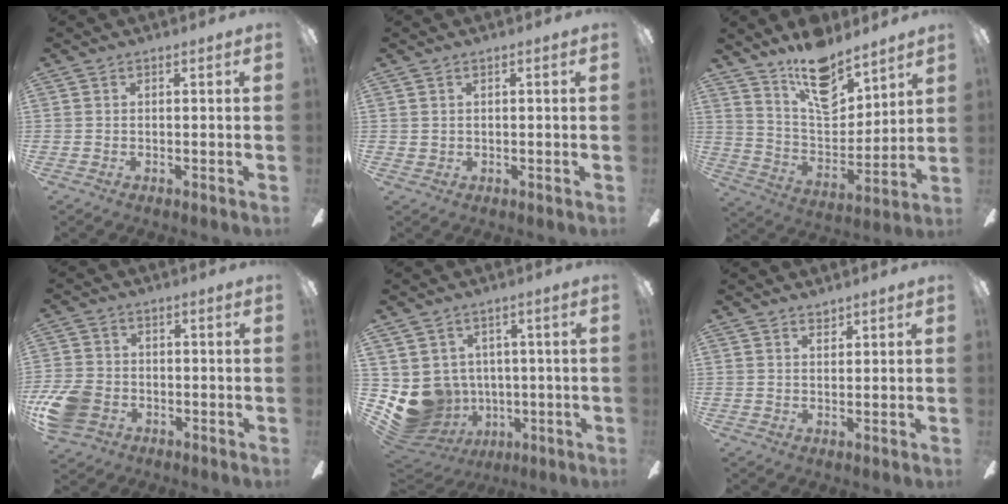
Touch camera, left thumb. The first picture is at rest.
{"total": 0.7, "force": [0.3, 0.5, 0.2], "torque": [-0.004, 0.004, 0.005]}
{"total": 15.9, "force": [12.2, 6.8, 7.5], "torque": [-0.130, -0.075, 0.219]}
{"total": 9.5, "force": [-3.7, 7.1, 5.2], "torque": [-0.114, 0.022, -0.069]}
{"total": 10.0, "force": [-1.7, 9.4, 3.0], "torque": [-0.099, -0.008, -0.022]}
{"total": 1.6, "force": [1.5, 0.5, 0.4], "torque": [-0.010, -0.001, 0.029]}